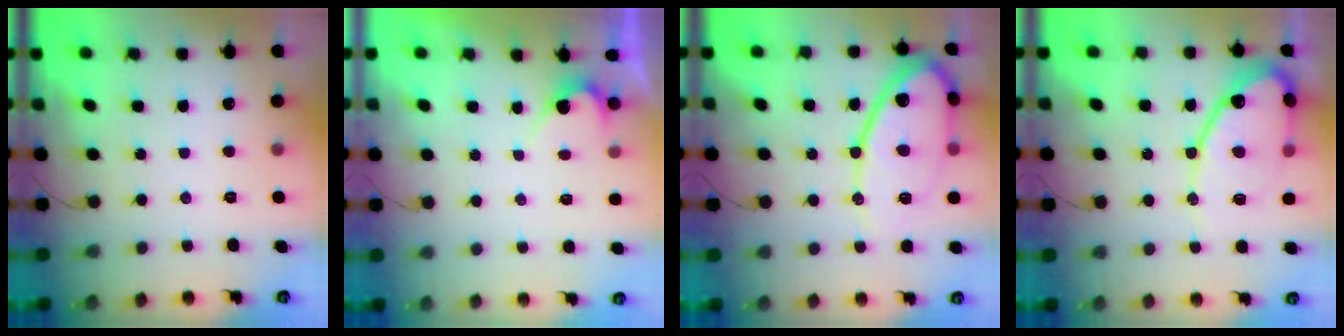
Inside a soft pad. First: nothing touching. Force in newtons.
{"total": 3.1, "press": 3.1, "slide": 0.2}
{"total": 15.9, "press": 15.9, "slide": 1.3}
{"total": 16.2, "press": 16.1, "slide": 1.6}